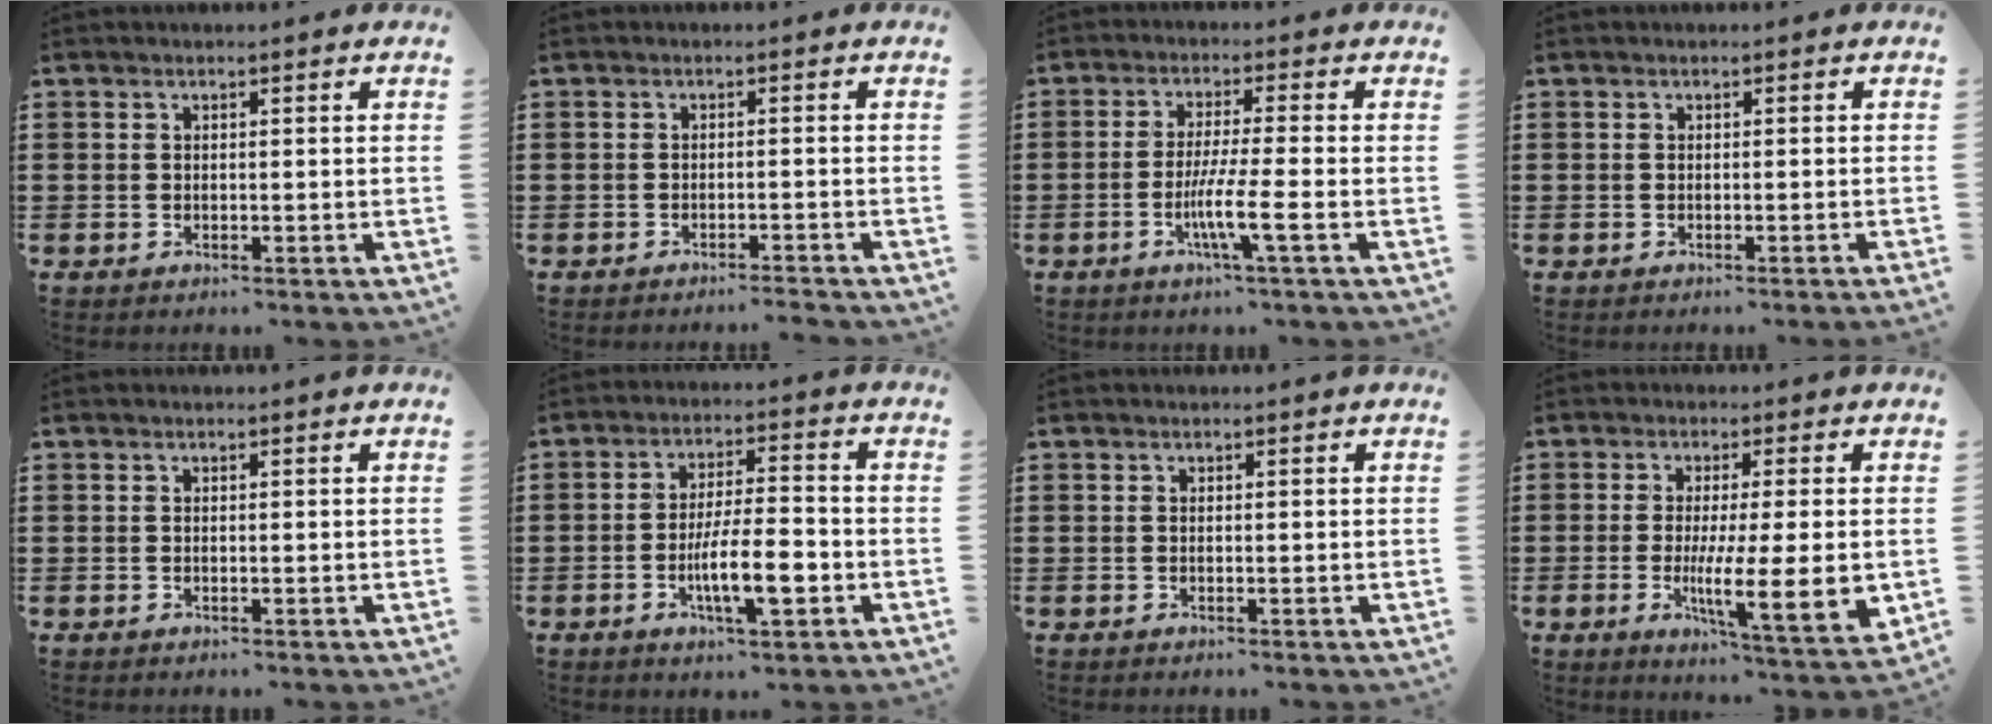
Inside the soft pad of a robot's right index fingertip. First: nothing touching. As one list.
[{"total": 1.6, "force": [-1.6, -0.3, 0.3], "torque": [-0.007, 0.002, -0.032]}, {"total": 6.5, "force": [-2.2, -0.1, 6.1], "torque": [-0.118, -0.015, -0.043]}, {"total": 0.7, "force": [-0.5, -0.2, 0.4], "torque": [-0.007, -0.002, -0.010]}, {"total": 0.0}, {"total": 9.2, "force": [-2.9, 2.5, 8.3], "torque": [-0.154, -0.003, -0.052]}, {"total": 0.0}, {"total": 10.6, "force": [-1.3, 1.8, 10.3], "torque": [-0.162, -0.018, -0.018]}]